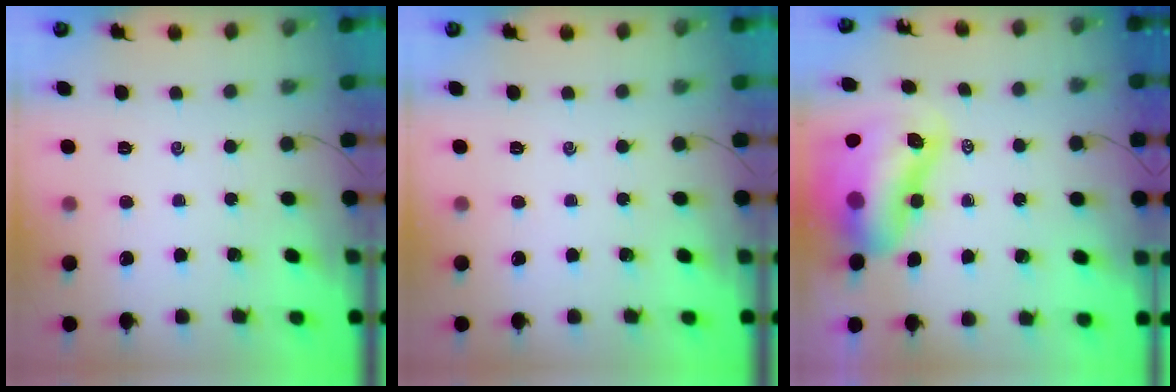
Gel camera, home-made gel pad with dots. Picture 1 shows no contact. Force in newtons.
{"total": 0.0}
{"total": 12.7, "press": 12.2, "slide": 3.4}